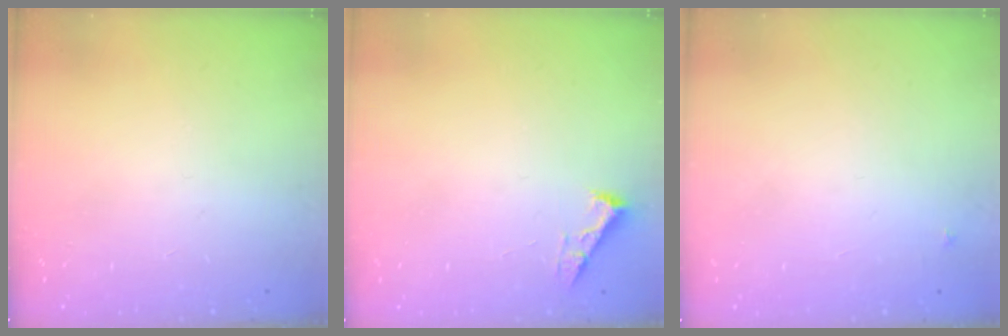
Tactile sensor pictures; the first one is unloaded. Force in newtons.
{"total": 2.5, "press": 2.5, "slide": 0.3}
{"total": 3.4, "press": 3.3, "slide": 0.4}